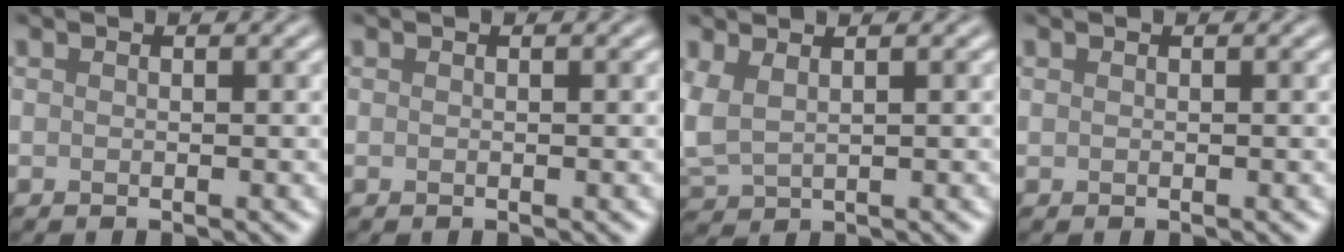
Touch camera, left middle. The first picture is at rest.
{"total": 0.0}
{"total": 3.0, "force": [1.3, 1.6, 2.2], "torque": [-0.066, 0.003, 0.033]}
{"total": 0.0}